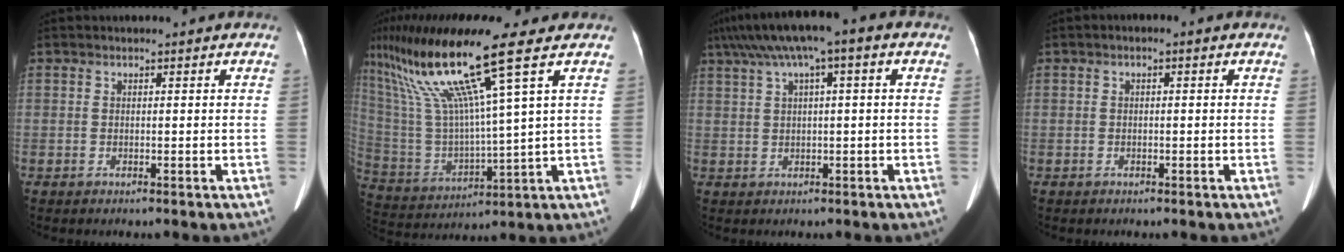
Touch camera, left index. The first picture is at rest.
{"total": 18.8, "force": [11.2, -1.4, 15.0], "torque": [-0.302, 0.011, 0.205]}
{"total": 10.2, "force": [5.0, 1.1, 8.8], "torque": [-0.155, 0.047, 0.079]}
{"total": 0.8, "force": [0.1, 0.4, 0.7], "torque": [-0.009, 0.005, -0.003]}